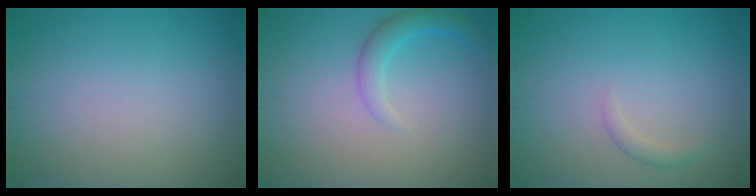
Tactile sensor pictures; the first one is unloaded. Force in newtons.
{"total": 2.2, "press": 2.2, "slide": 0.1}
{"total": 1.0, "press": 1.0, "slide": 0.1}